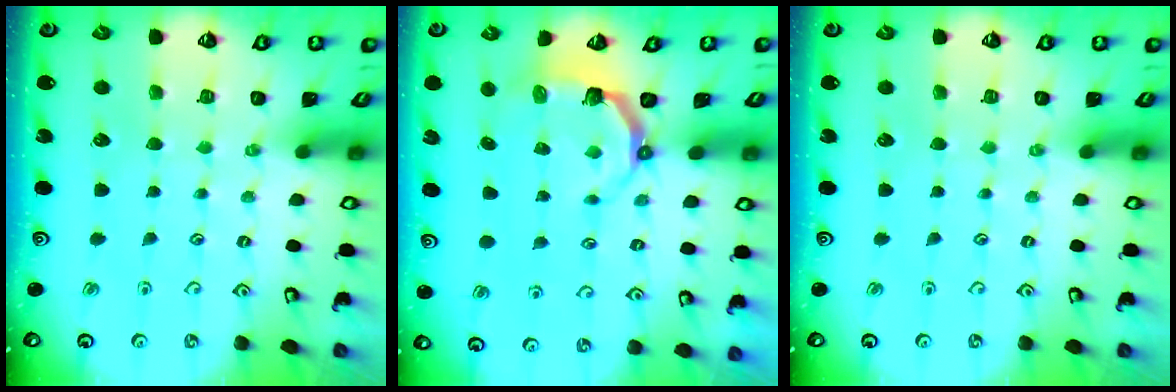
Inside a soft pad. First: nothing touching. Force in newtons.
{"total": 4.9, "press": 3.4, "slide": 3.6}
{"total": 0.0}